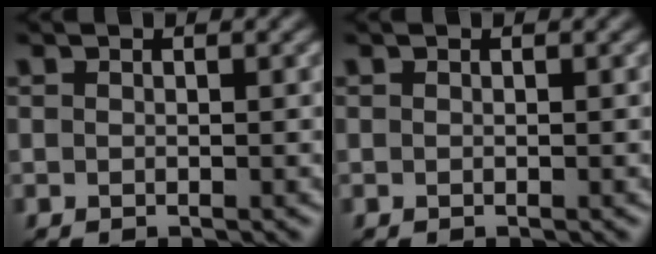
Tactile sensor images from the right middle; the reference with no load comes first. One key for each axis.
{"total": 0.0}